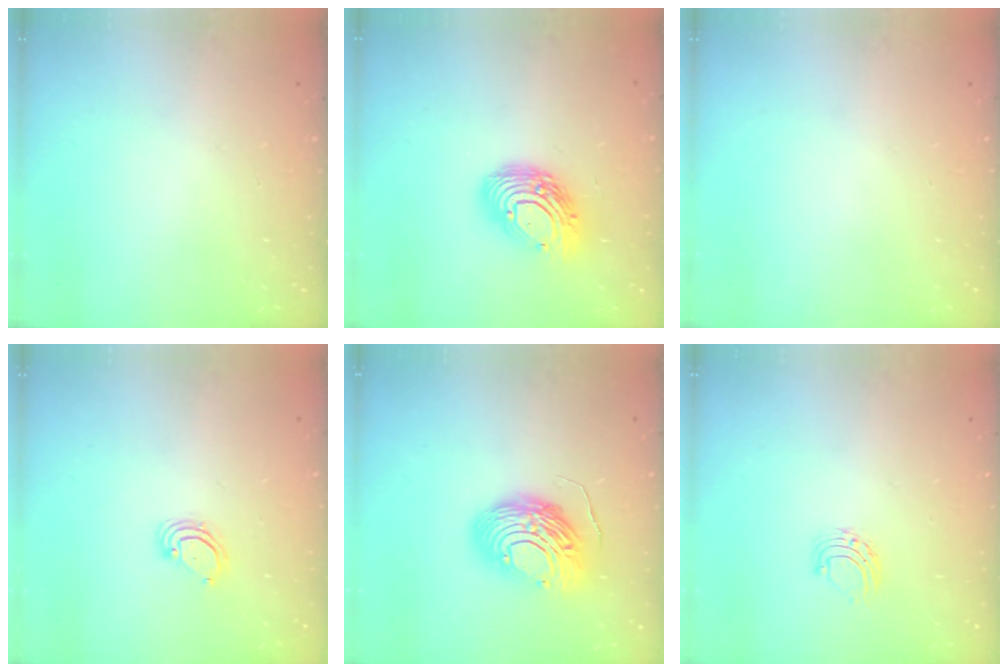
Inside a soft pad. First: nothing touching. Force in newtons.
{"total": 15.3, "press": 15.3, "slide": 1.2}
{"total": 0.0}
{"total": 3.0, "press": 2.9, "slide": 0.3}
{"total": 13.1, "press": 13.1, "slide": 1.3}
{"total": 4.9, "press": 4.9, "slide": 0.4}